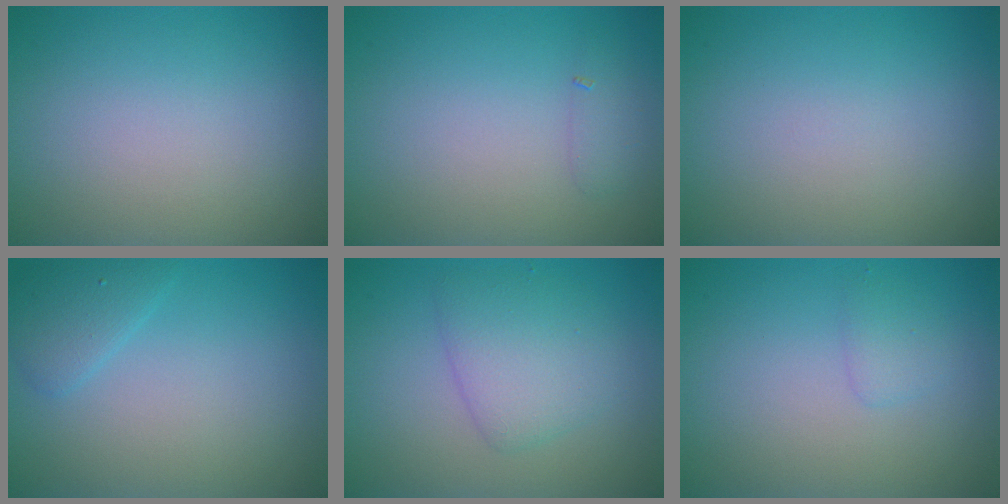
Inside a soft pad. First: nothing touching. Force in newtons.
{"total": 1.0, "press": 1.0, "slide": 0.0}
{"total": 0.0}
{"total": 1.8, "press": 1.8, "slide": 0.1}
{"total": 3.4, "press": 3.4, "slide": 0.1}
{"total": 1.1, "press": 1.1, "slide": 0.1}